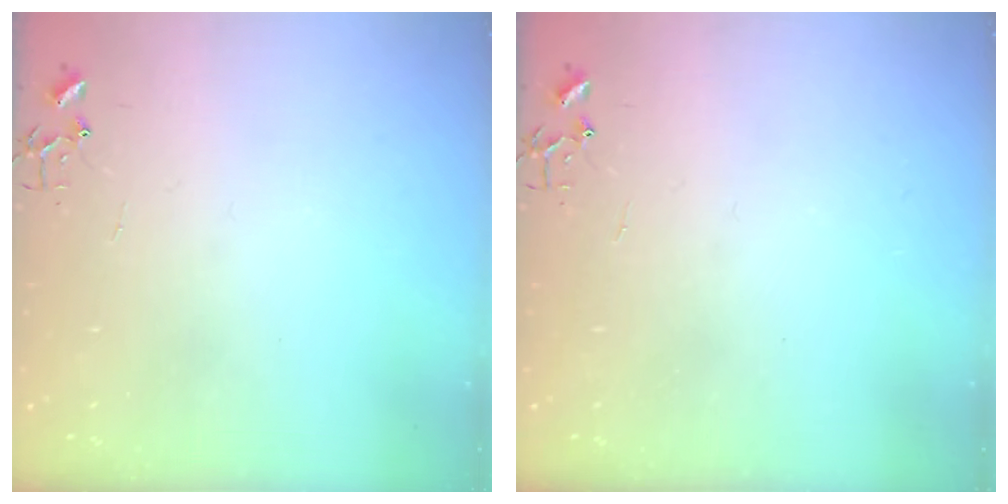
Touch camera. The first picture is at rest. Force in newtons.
{"total": 0.0}